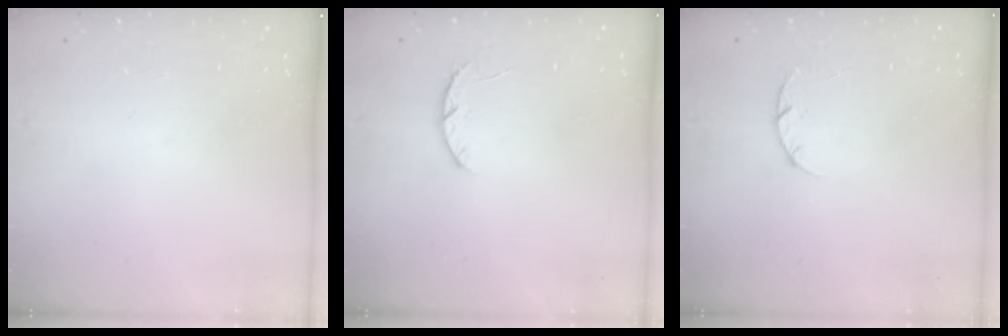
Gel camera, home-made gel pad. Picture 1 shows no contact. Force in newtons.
{"total": 3.4, "press": 3.4, "slide": 0.6}
{"total": 2.0, "press": 1.9, "slide": 0.4}